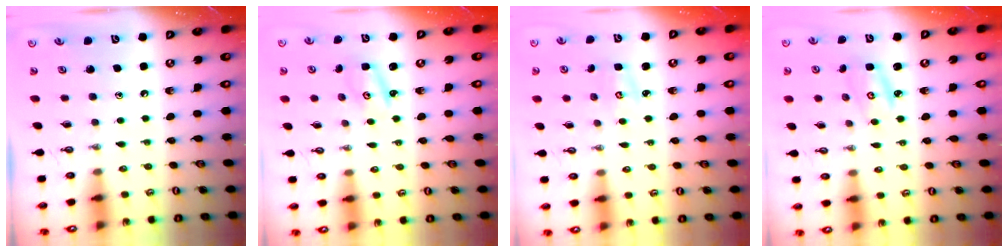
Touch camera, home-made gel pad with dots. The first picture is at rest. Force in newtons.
{"total": 2.4, "press": 2.4, "slide": 0.1}
{"total": 2.9, "press": 2.8, "slide": 0.3}
{"total": 2.9, "press": 2.9, "slide": 0.4}